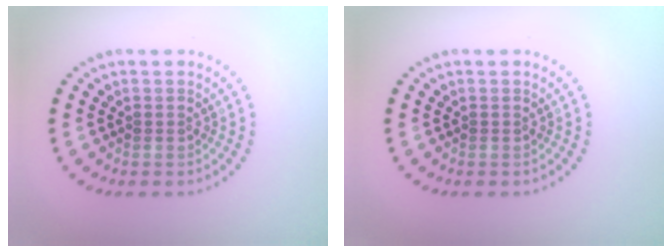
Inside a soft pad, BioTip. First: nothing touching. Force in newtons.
{"total": 0.0}